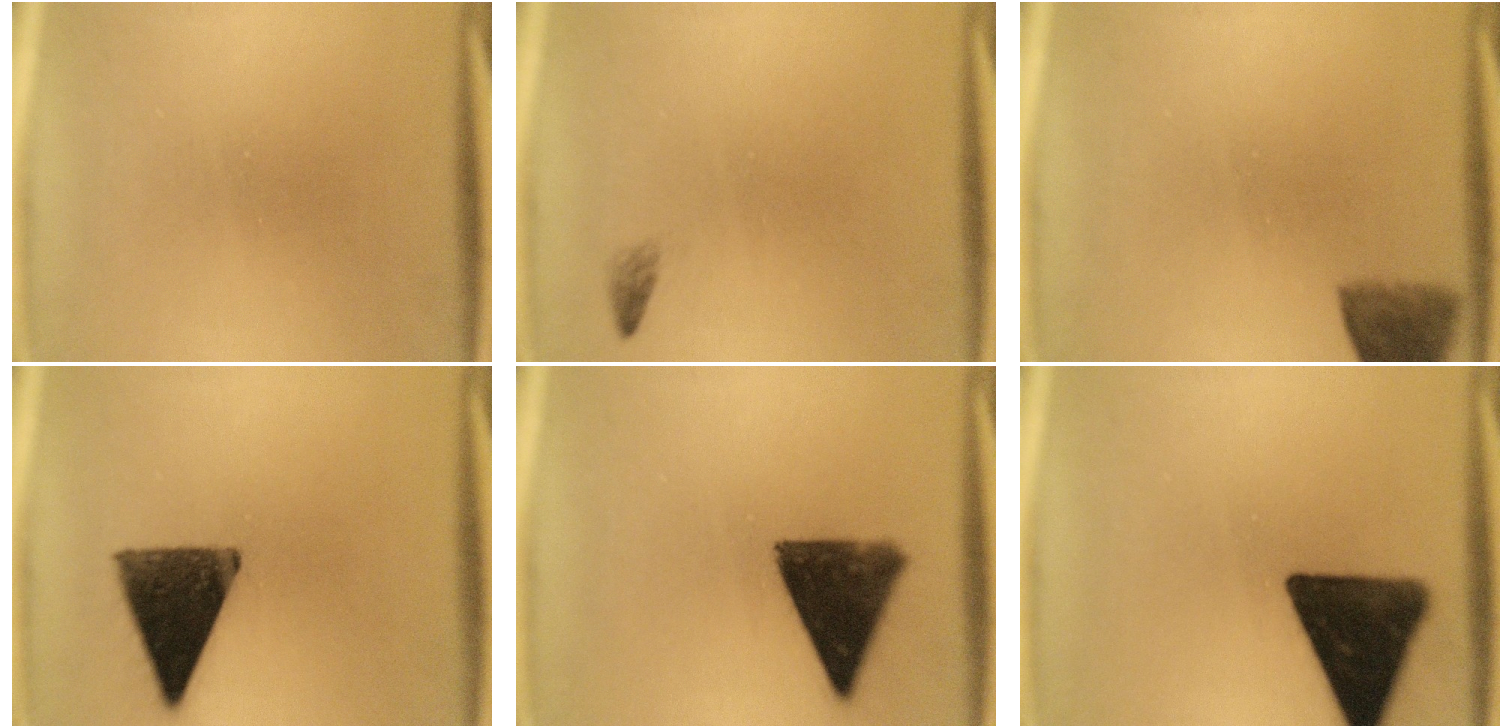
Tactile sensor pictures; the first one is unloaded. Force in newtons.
{"total": 0.8}
{"total": 5.2}
{"total": 12.9}
{"total": 12.4}
{"total": 16.7}